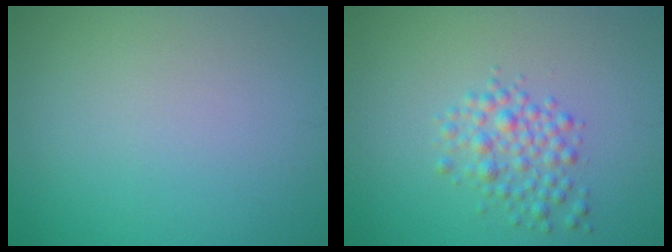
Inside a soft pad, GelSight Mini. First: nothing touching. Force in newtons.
{"total": 2.8, "press": 2.8, "slide": 0.1}